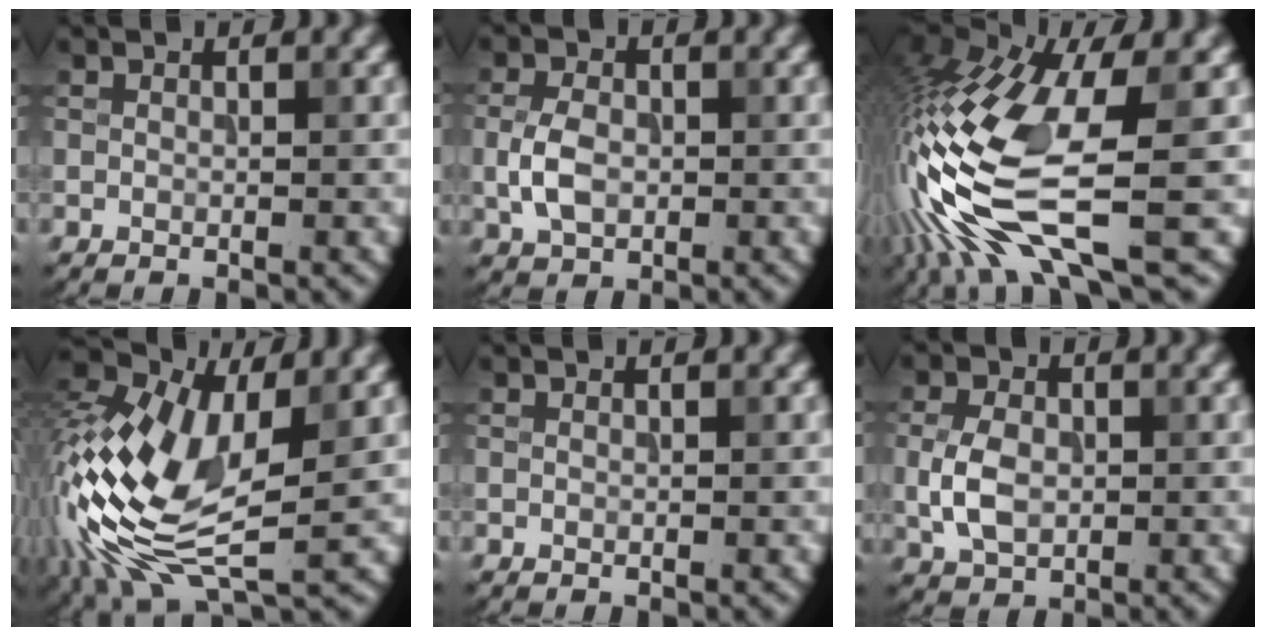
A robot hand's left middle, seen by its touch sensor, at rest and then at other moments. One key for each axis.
{"total": 3.2, "fx": -0.4, "fy": 2.3, "fz": 2.3, "tx": -0.050, "ty": 0.001, "tz": -0.010}
{"total": 13.8, "fx": -4.2, "fy": 4.4, "fz": 12.4, "tx": -0.272, "ty": -0.004, "tz": -0.072}
{"total": 11.7, "fx": -2.2, "fy": 5.6, "fz": 10.0, "tx": -0.221, "ty": 0.005, "tz": -0.051}
{"total": 0.0}
{"total": 3.6, "fx": -0.3, "fy": 2.6, "fz": 2.5, "tx": -0.056, "ty": 0.001, "tz": -0.007}